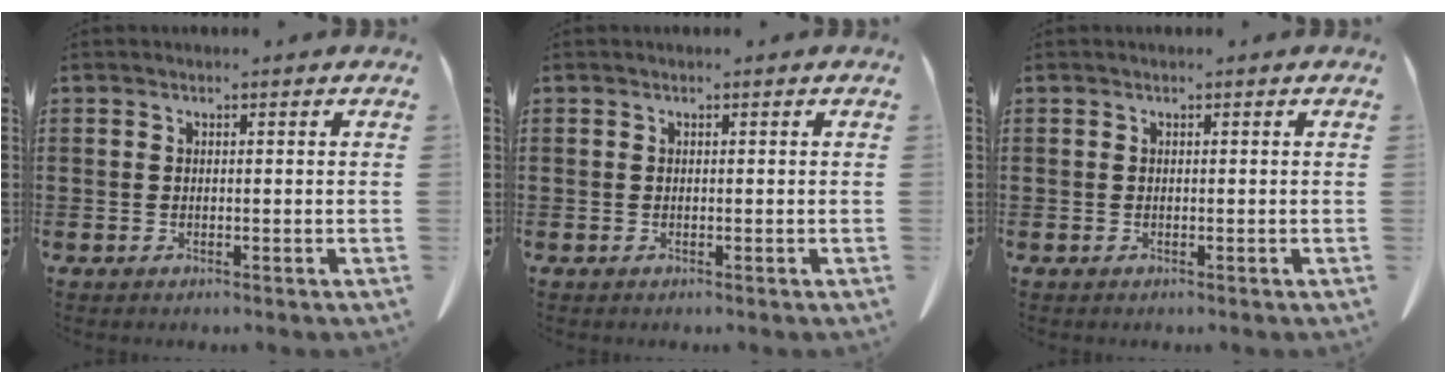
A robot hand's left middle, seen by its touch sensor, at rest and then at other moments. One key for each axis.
{"total": 0.0}
{"total": 0.0}